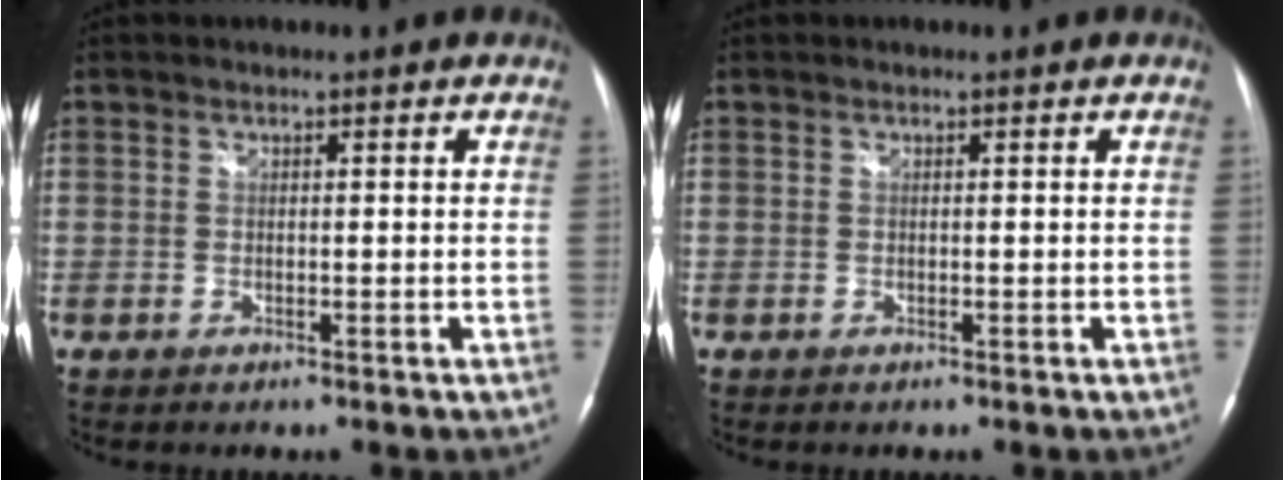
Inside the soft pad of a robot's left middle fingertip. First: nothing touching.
{"total": 0.0}